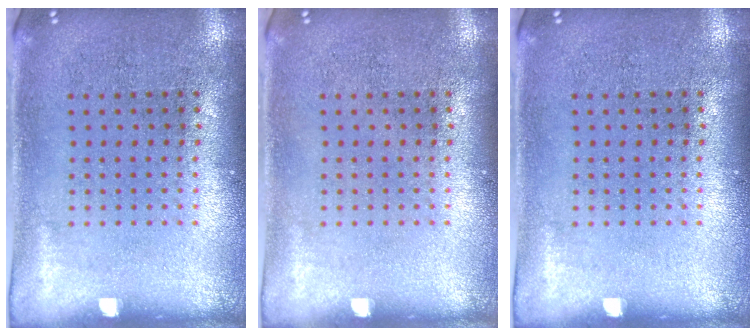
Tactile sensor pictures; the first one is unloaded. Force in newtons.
{"total": 0.0}
{"total": 0.0}